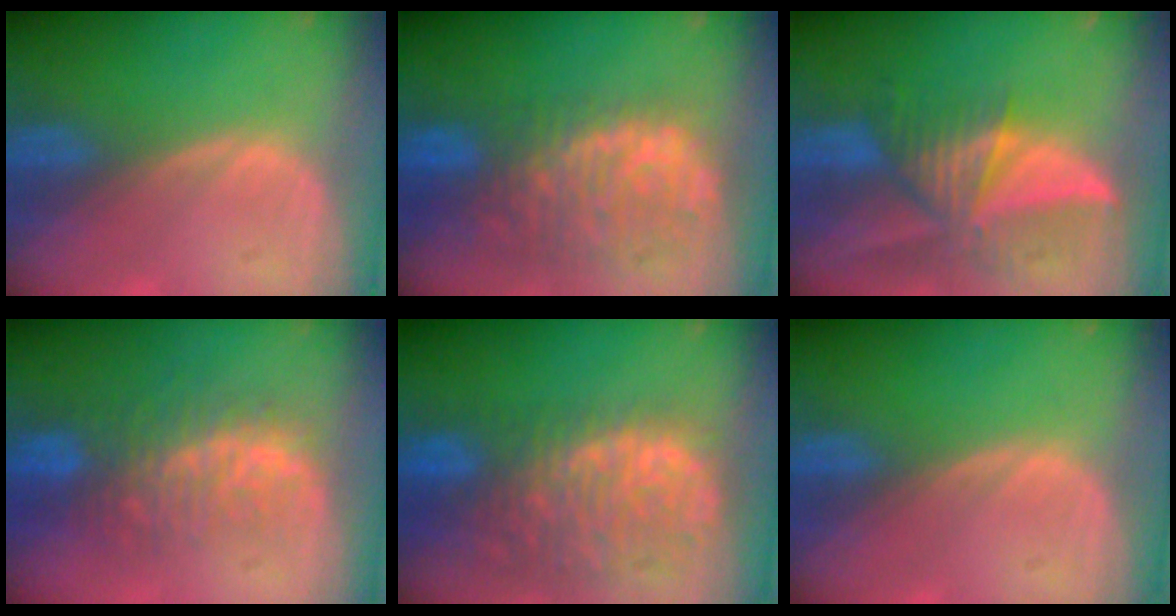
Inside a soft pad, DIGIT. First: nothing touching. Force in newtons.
{"total": 12.0, "press": 9.8, "slide": 6.8}
{"total": 9.8, "press": 8.6, "slide": 4.7}
{"total": 10.1, "press": 8.6, "slide": 5.3}
{"total": 13.1, "press": 10.9, "slide": 7.3}
{"total": 0.0}